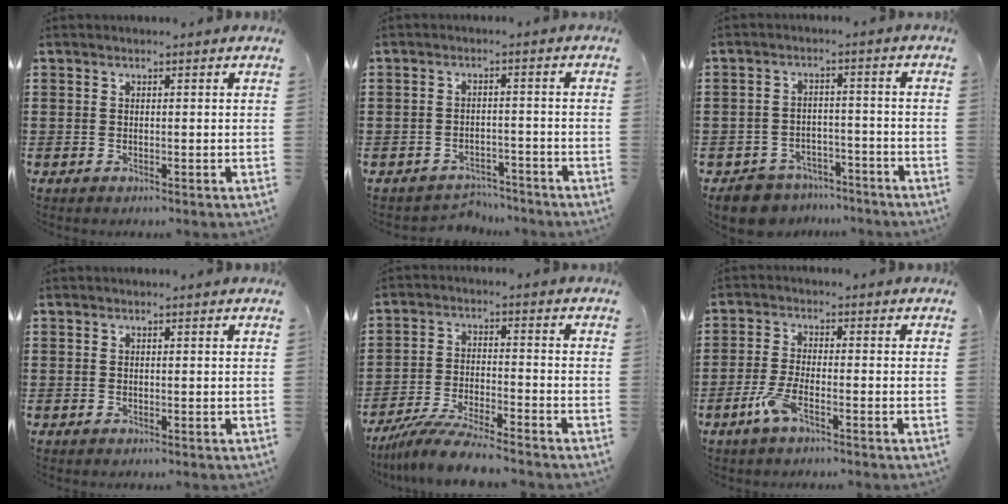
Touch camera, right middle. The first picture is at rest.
{"total": 3.0, "force": [-2.9, 0.6, -0.3], "torque": [-0.004, 0.001, -0.064]}
{"total": 5.5, "force": [-5.3, 1.3, 0.5], "torque": [-0.029, 0.007, -0.111]}
{"total": 0.0}
{"total": 7.0, "force": [-6.4, 0.1, 2.9], "torque": [-0.068, -0.011, -0.125]}
{"total": 4.4, "force": [-2.5, 0.9, 3.5], "torque": [-0.084, -0.006, -0.050]}